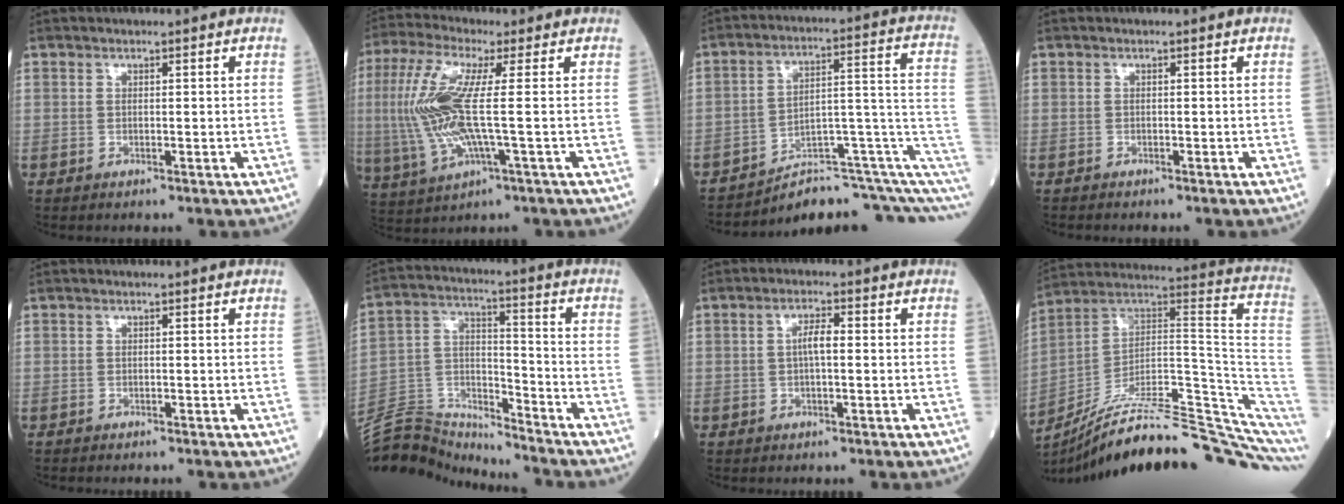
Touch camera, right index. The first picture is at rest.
{"total": 12.7, "force": [0.3, 1.8, 12.5], "torque": [-0.293, 0.005, 0.001]}
{"total": 12.7, "force": [-8.5, 3.3, 8.8], "torque": [-0.105, 0.084, -0.119]}
{"total": 0.8, "force": [-0.8, 0.1, 0.2], "torque": [-0.006, -0.002, -0.014]}
{"total": 0.6, "force": [-0.5, 0.1, 0.0], "torque": [-0.002, -0.001, -0.012]}
{"total": 12.5, "force": [-12.4, 1.8, 0.4], "torque": [-0.013, 0.054, -0.228]}
{"total": 2.7, "force": [0.0, 0.6, 2.6], "torque": [-0.050, 0.007, -0.001]}
{"total": 25.6, "force": [-20.1, 2.6, 15.6], "torque": [-0.152, 0.047, -0.307]}